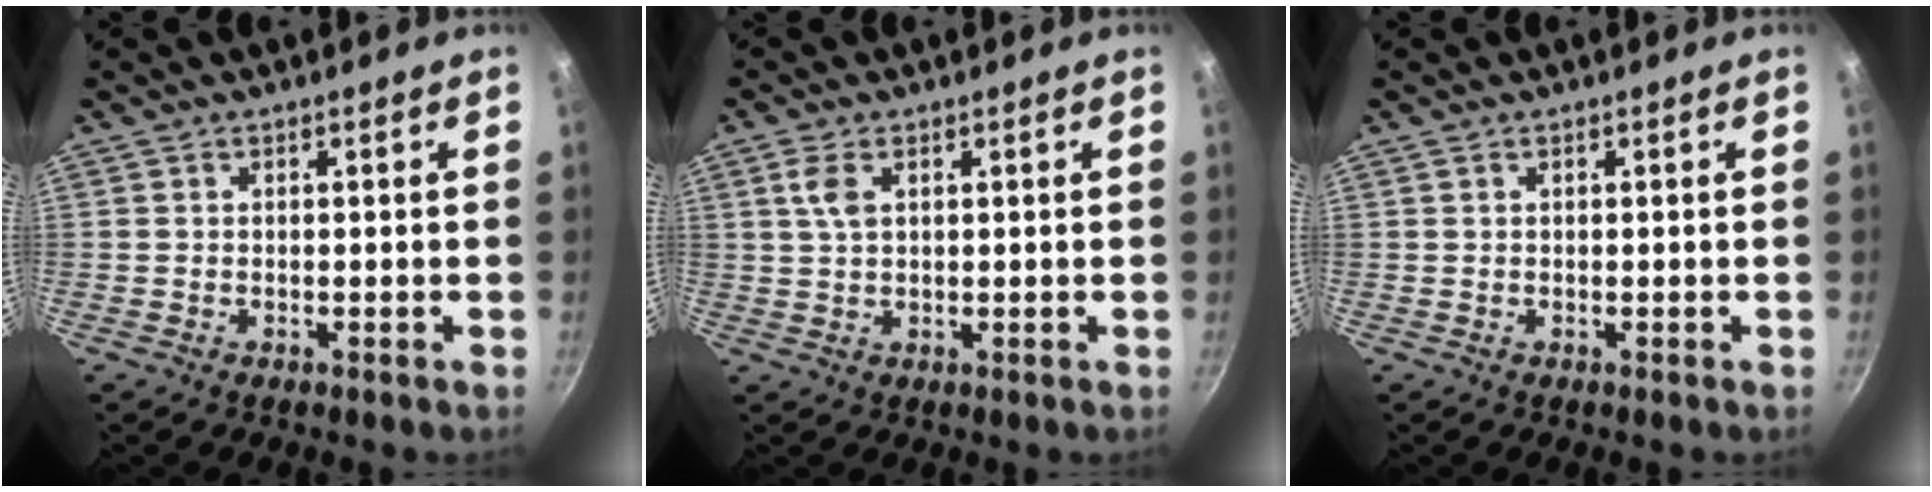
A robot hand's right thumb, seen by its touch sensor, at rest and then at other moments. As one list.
[{"total": 3.6, "force": [1.3, 1.9, 2.7], "torque": [-0.055, -0.001, 0.026]}, {"total": 0.0}]